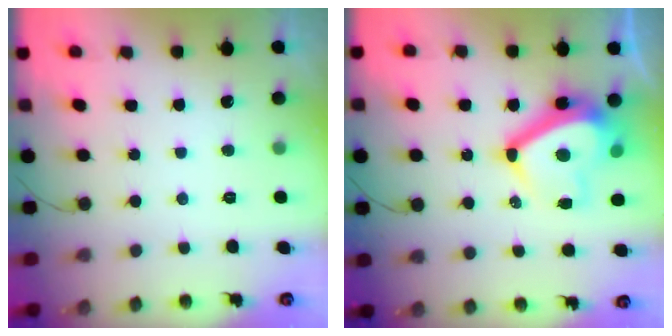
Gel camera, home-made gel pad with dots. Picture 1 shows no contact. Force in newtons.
{"total": 13.0, "press": 12.7, "slide": 2.8}